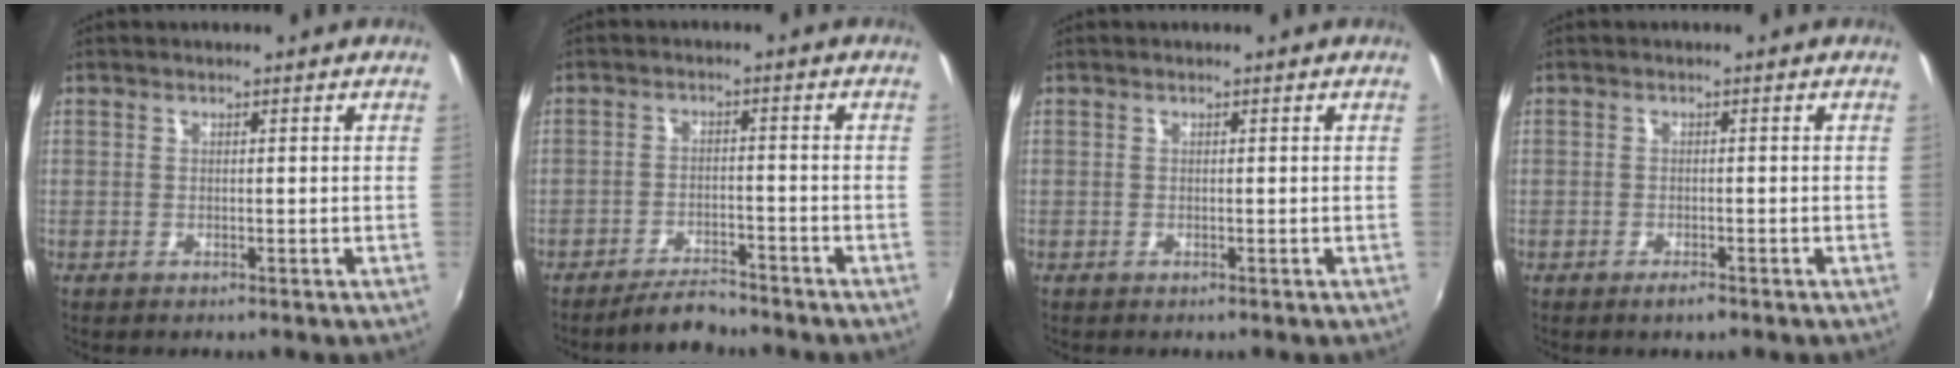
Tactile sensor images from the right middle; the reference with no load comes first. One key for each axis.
{"total": 5.0, "fx": -4.7, "fy": 0.8, "fz": 1.5, "tx": -0.046, "ty": 0.000, "tz": -0.077}
{"total": 0.0}
{"total": 1.5, "fx": -1.2, "fy": 0.4, "fz": 0.9, "tx": -0.019, "ty": -0.002, "tz": -0.023}